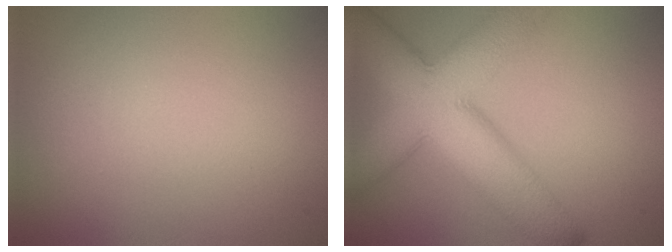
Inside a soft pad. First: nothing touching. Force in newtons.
{"total": 11.3, "press": 11.3, "slide": 0.5}